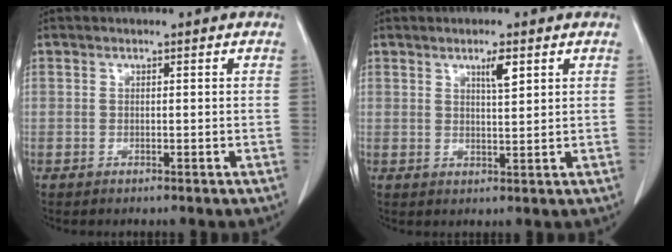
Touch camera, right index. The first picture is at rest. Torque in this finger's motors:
{"motor_torque": [0.07, 0.06, 0.01, 0.02]}